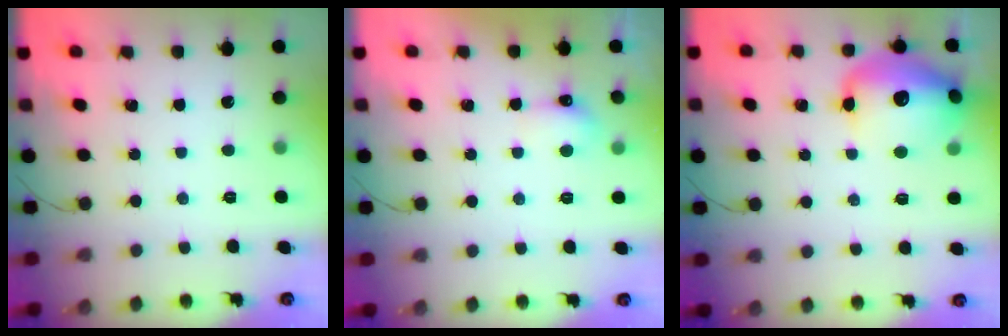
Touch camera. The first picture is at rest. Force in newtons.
{"total": 5.0, "press": 5.0, "slide": 0.9}
{"total": 16.1, "press": 15.7, "slide": 3.2}